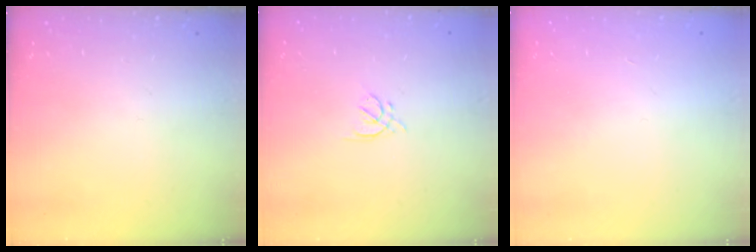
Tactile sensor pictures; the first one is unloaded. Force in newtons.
{"total": 2.5, "press": 2.4, "slide": 0.6}
{"total": 0.8, "press": 0.8, "slide": 0.2}